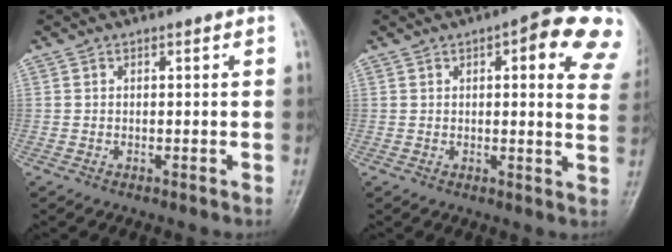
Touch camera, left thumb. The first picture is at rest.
{"total": 14.7, "force": [6.7, 4.3, 12.3], "torque": [-0.119, -0.017, 0.064]}